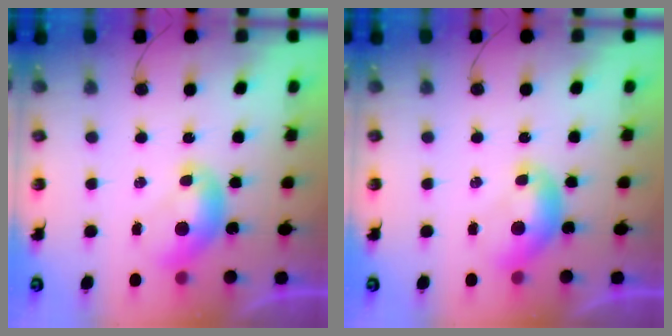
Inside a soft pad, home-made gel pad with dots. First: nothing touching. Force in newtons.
{"total": 0.0}